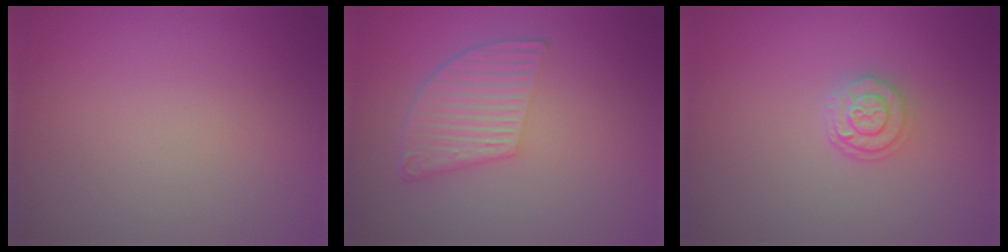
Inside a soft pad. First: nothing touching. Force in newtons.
{"total": 5.1, "press": 3.7, "slide": 3.6}
{"total": 2.6, "press": 2.2, "slide": 1.5}